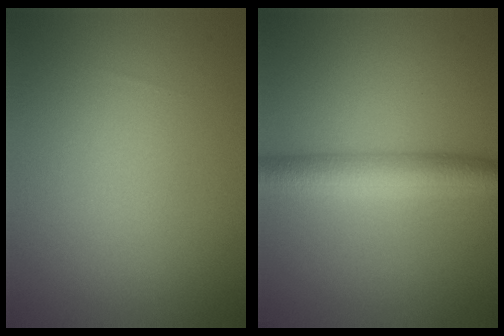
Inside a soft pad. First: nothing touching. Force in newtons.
{"total": 4.5, "press": 4.5, "slide": 0.1}